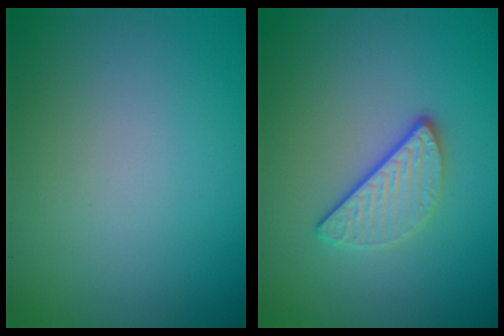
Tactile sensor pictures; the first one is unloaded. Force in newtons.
{"total": 3.0, "press": 2.3, "slide": 1.8}